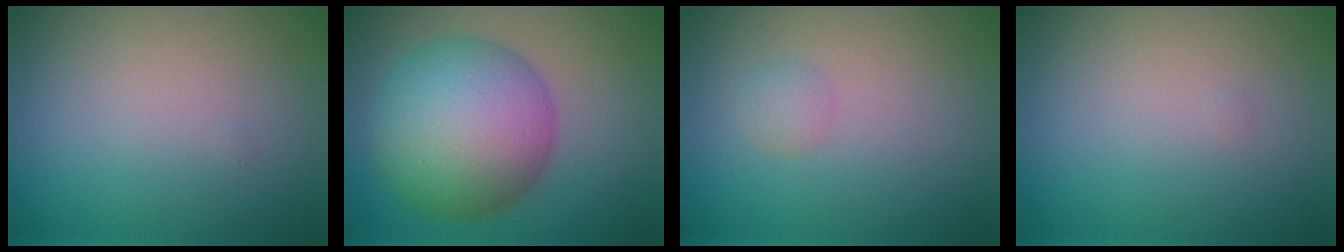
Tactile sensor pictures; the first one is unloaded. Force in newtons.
{"total": 10.6, "press": 10.6, "slide": 0.2}
{"total": 1.0, "press": 1.0, "slide": 0.1}
{"total": 0.0}